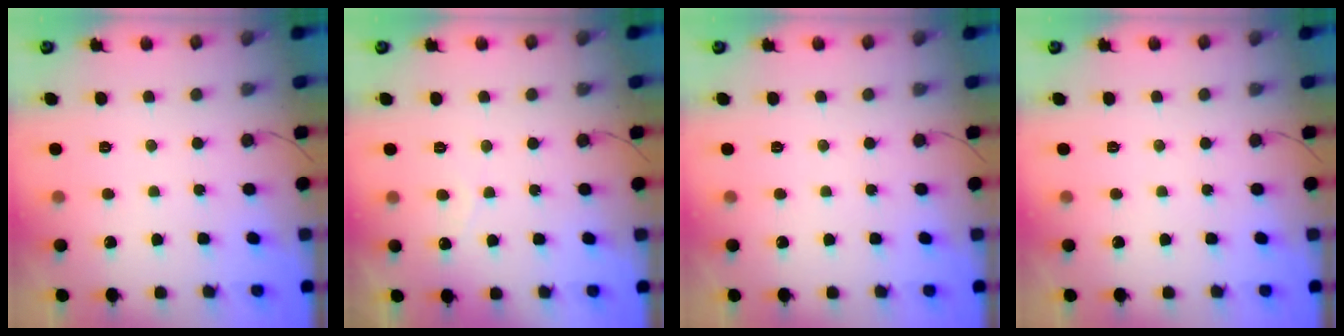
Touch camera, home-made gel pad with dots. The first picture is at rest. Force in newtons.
{"total": 1.9, "press": 1.9, "slide": 0.2}
{"total": 0.0}
{"total": 0.0}